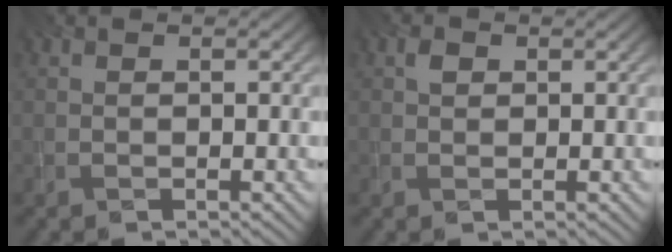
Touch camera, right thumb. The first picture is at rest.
{"total": 1.3, "force": [0.5, 0.9, 0.7], "torque": [-0.013, 0.002, 0.007]}